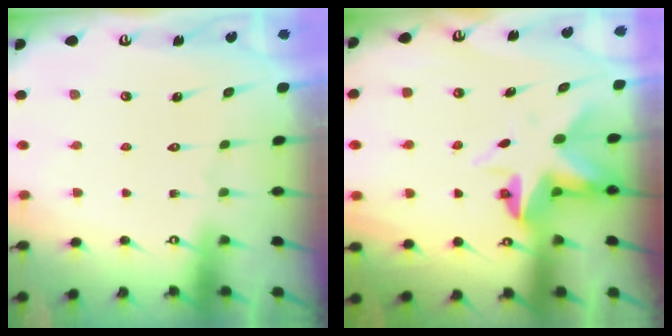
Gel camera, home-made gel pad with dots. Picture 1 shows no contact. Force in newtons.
{"total": 5.2, "press": 5.2, "slide": 0.5}